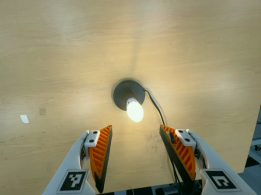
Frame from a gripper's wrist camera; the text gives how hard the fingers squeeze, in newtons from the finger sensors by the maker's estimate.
{"total": 0.0}